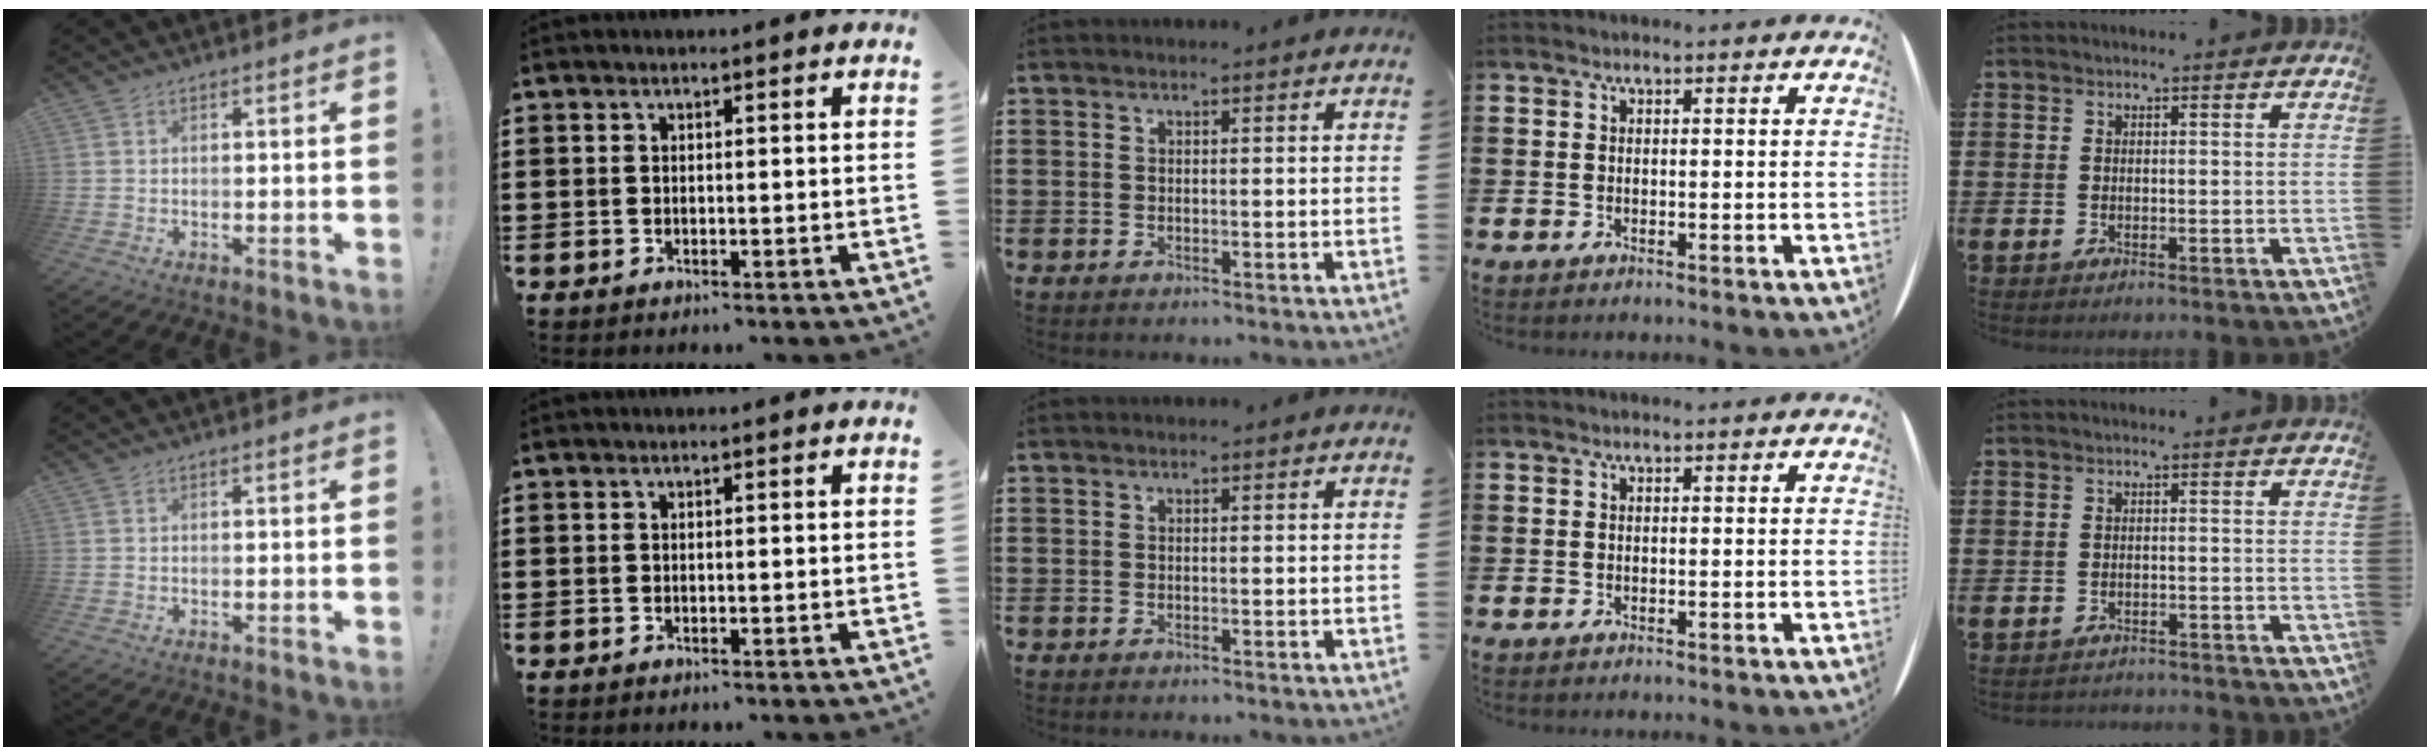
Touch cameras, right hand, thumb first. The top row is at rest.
{"little": {"total": 1.3, "force": [-1.3, 0.0, -0.1], "torque": [-0.003, 0.003, -0.027]}}